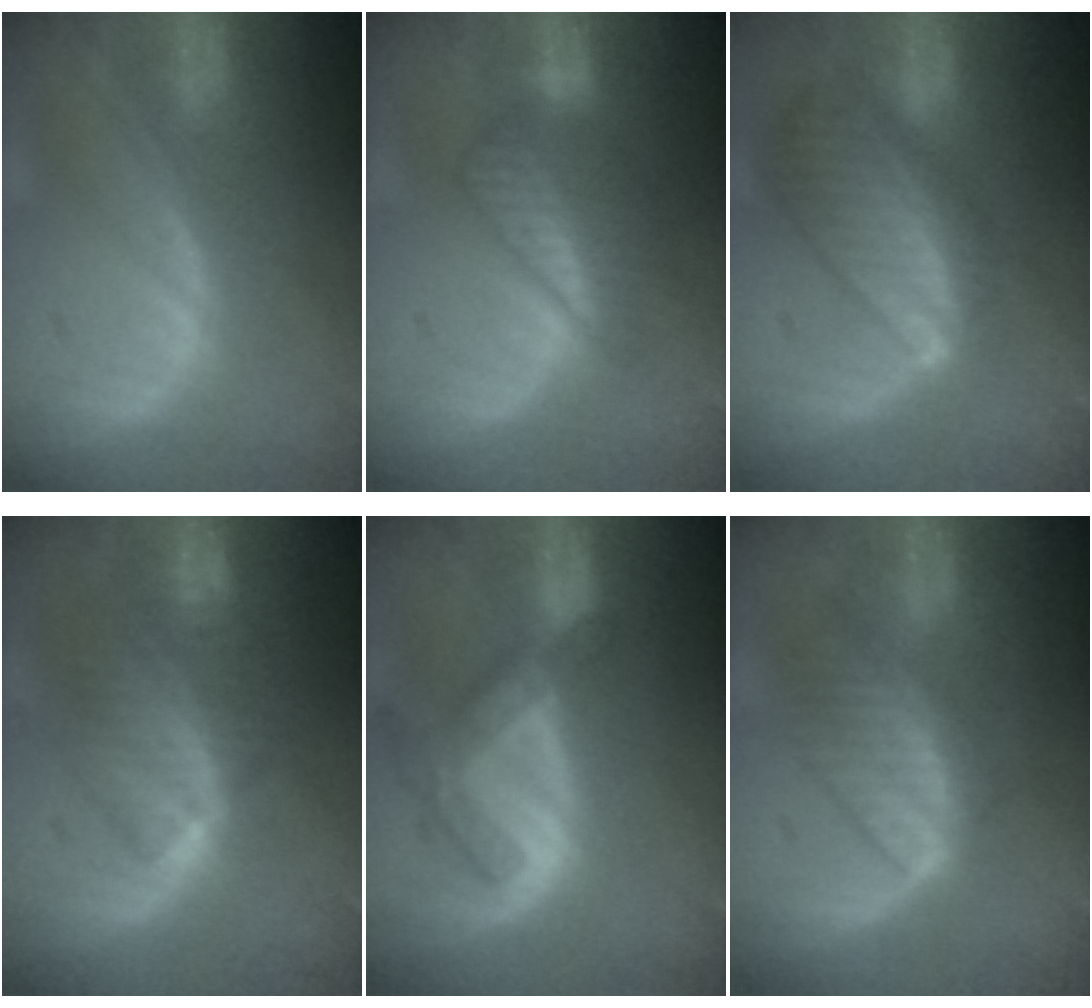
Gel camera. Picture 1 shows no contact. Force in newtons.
{"total": 6.6, "press": 6.1, "slide": 2.7}
{"total": 9.6, "press": 8.4, "slide": 4.7}
{"total": 7.5, "press": 7.3, "slide": 1.6}
{"total": 7.6, "press": 6.4, "slide": 4.0}
{"total": 6.6, "press": 6.3, "slide": 1.9}